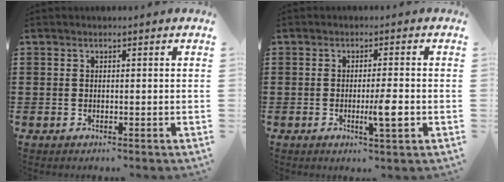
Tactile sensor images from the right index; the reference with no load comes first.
{"total": 4.8, "force": [-1.3, 0.5, 4.6], "torque": [-0.082, -0.010, -0.023]}